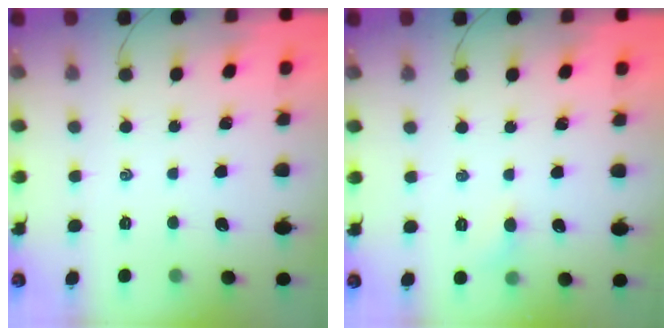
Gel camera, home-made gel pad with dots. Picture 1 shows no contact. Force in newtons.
{"total": 3.8, "press": 3.6, "slide": 1.3}